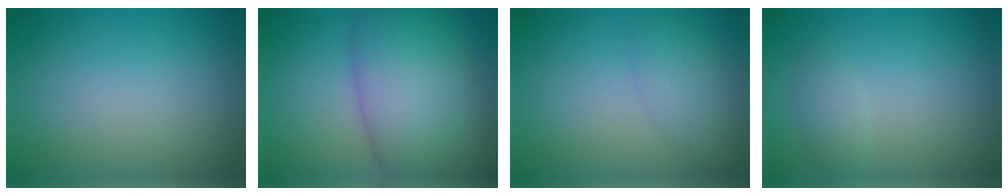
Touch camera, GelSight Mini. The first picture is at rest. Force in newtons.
{"total": 10.6, "press": 10.6, "slide": 0.4}
{"total": 2.7, "press": 2.7, "slide": 0.1}
{"total": 1.3, "press": 1.3, "slide": 0.1}